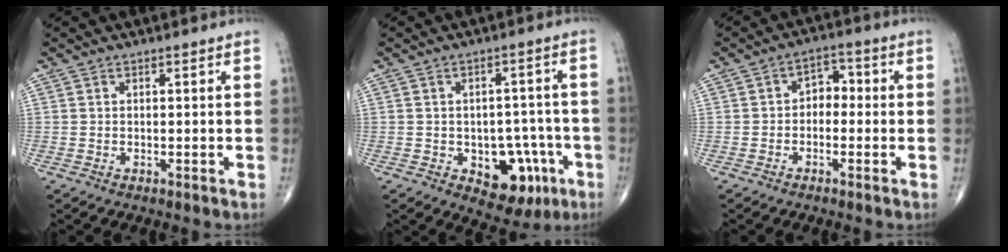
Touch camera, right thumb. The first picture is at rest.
{"total": 10.7, "force": [-4.0, 6.9, 7.1], "torque": [-0.048, 0.027, -0.042]}
{"total": 4.1, "force": [-0.6, 3.0, 2.8], "torque": [-0.020, 0.022, -0.025]}